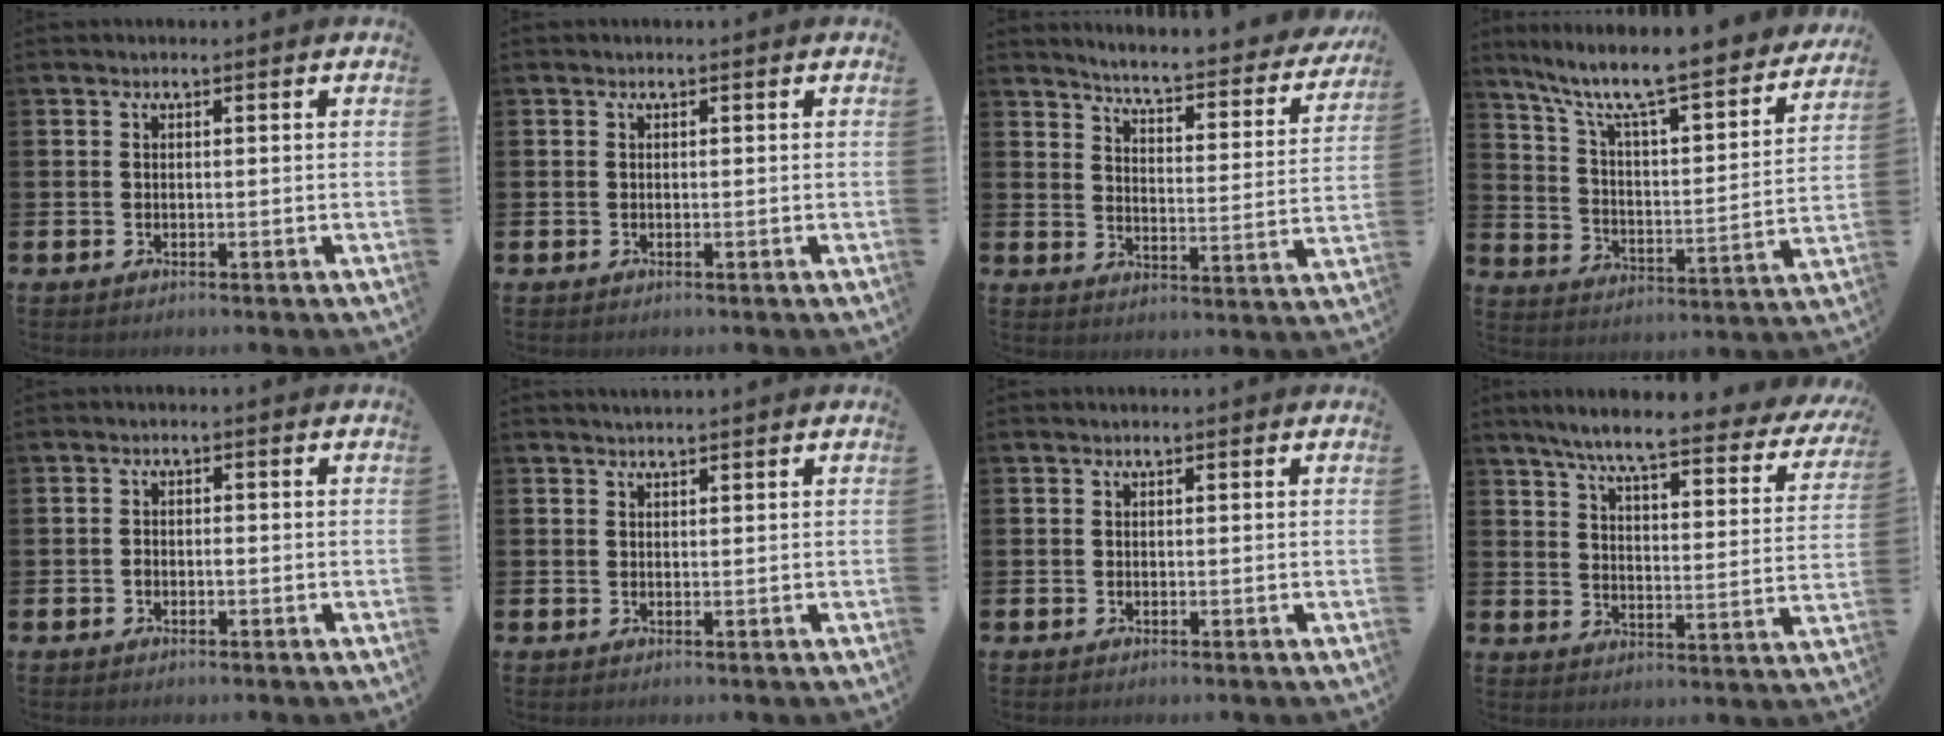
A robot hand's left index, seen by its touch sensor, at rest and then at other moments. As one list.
[{"total": 0.0}, {"total": 4.7, "force": [4.5, 0.1, 1.4], "torque": [-0.046, -0.046, 0.067]}, {"total": 9.5, "force": [8.3, 1.1, 4.5], "torque": [-0.117, -0.065, 0.133]}, {"total": 1.1, "force": [-0.5, 0.8, 0.7], "torque": [-0.011, 0.002, -0.010]}, {"total": 1.2, "force": [1.2, 0.0, 0.2], "torque": [0.003, -0.003, 0.020]}, {"total": 0.0}, {"total": 7.0, "force": [5.9, 0.5, 3.8], "torque": [-0.091, -0.044, 0.093]}]